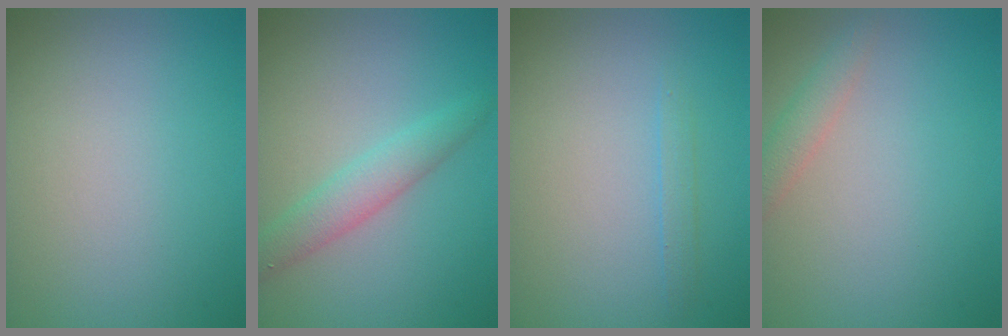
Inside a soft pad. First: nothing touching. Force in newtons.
{"total": 2.8, "press": 2.8, "slide": 0.0}
{"total": 0.9, "press": 0.9, "slide": 0.1}
{"total": 1.8, "press": 1.8, "slide": 0.1}